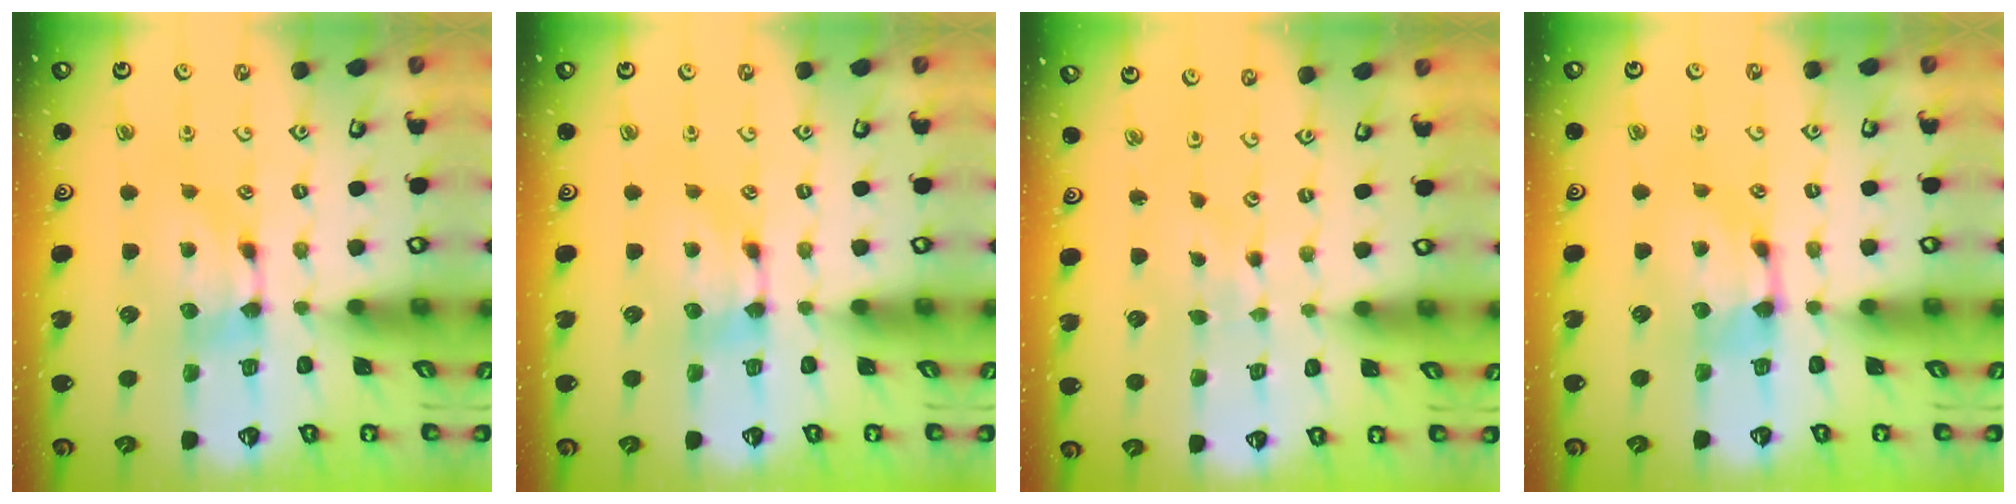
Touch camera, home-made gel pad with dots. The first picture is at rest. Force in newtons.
{"total": 0.0}
{"total": 2.7, "press": 2.6, "slide": 0.4}
{"total": 0.8, "press": 0.2, "slide": 0.7}